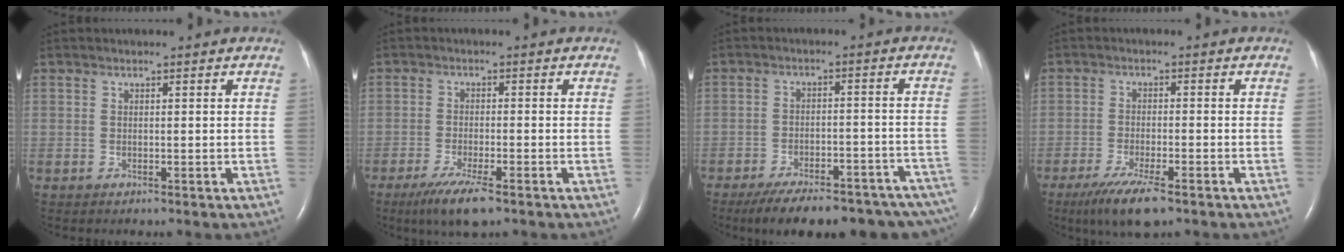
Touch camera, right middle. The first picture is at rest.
{"total": 6.4, "force": [-4.2, 0.9, 4.8], "torque": [-0.093, -0.017, -0.069]}
{"total": 21.1, "force": [-17.1, 6.2, 10.7], "torque": [-0.121, 0.002, -0.217]}
{"total": 7.5, "force": [-5.1, 1.3, 5.4], "torque": [-0.100, -0.018, -0.083]}